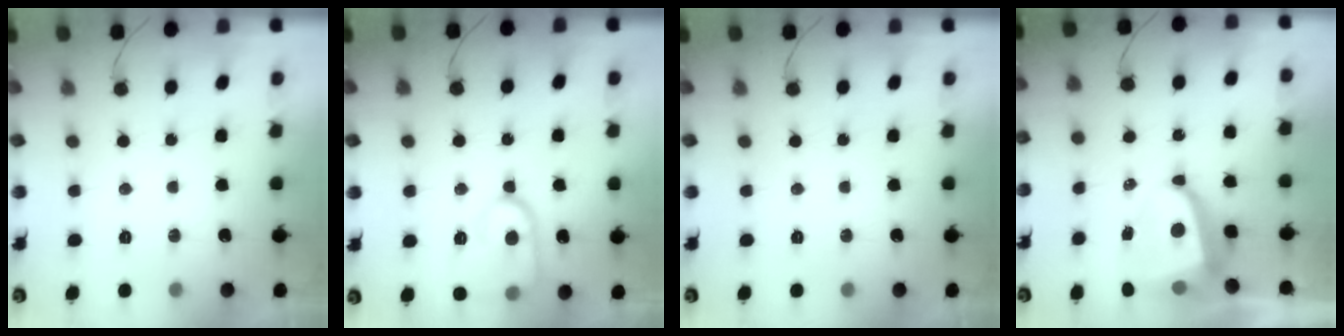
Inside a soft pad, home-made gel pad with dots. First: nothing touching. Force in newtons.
{"total": 13.8, "press": 13.7, "slide": 1.4}
{"total": 0.0}
{"total": 7.2, "press": 7.1, "slide": 1.0}